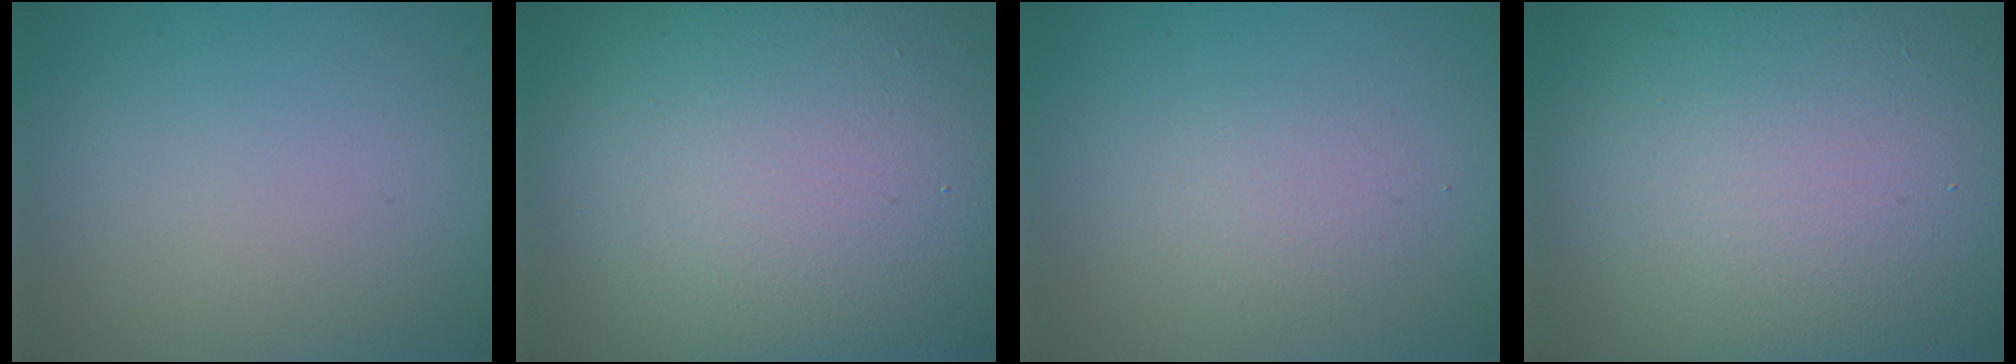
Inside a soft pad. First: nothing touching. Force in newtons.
{"total": 19.3, "press": 19.3, "slide": 0.3}
{"total": 1.6, "press": 1.6, "slide": 0.1}
{"total": 19.1, "press": 19.1, "slide": 0.9}